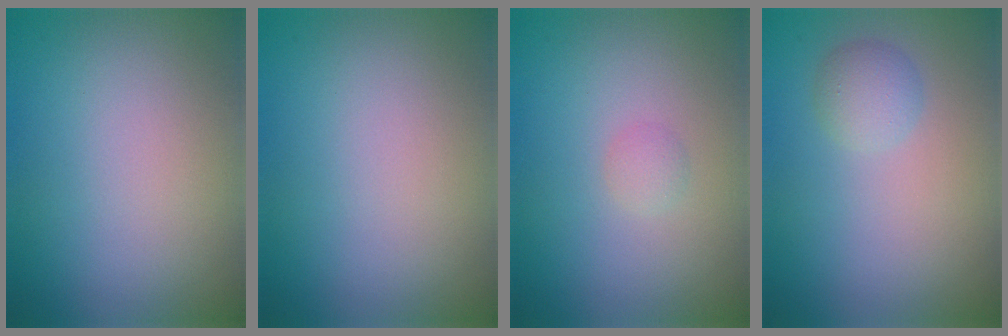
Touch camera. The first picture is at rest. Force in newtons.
{"total": 0.0}
{"total": 0.9, "press": 0.9, "slide": 0.0}
{"total": 1.7, "press": 1.7, "slide": 0.0}